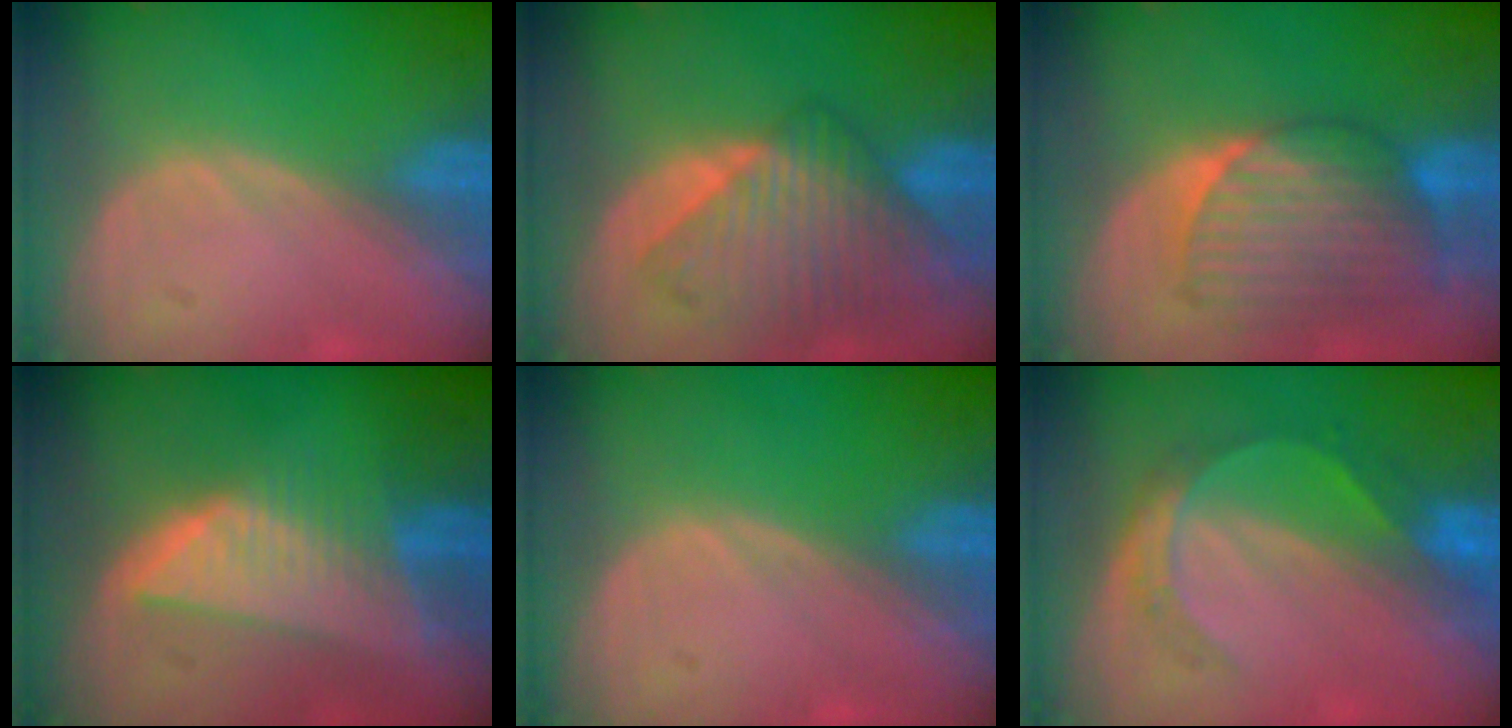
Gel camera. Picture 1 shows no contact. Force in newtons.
{"total": 9.5, "press": 8.4, "slide": 4.6}
{"total": 8.3, "press": 8.1, "slide": 1.9}
{"total": 8.4, "press": 7.4, "slide": 3.9}
{"total": 0.0}
{"total": 5.3, "press": 5.0, "slide": 1.8}